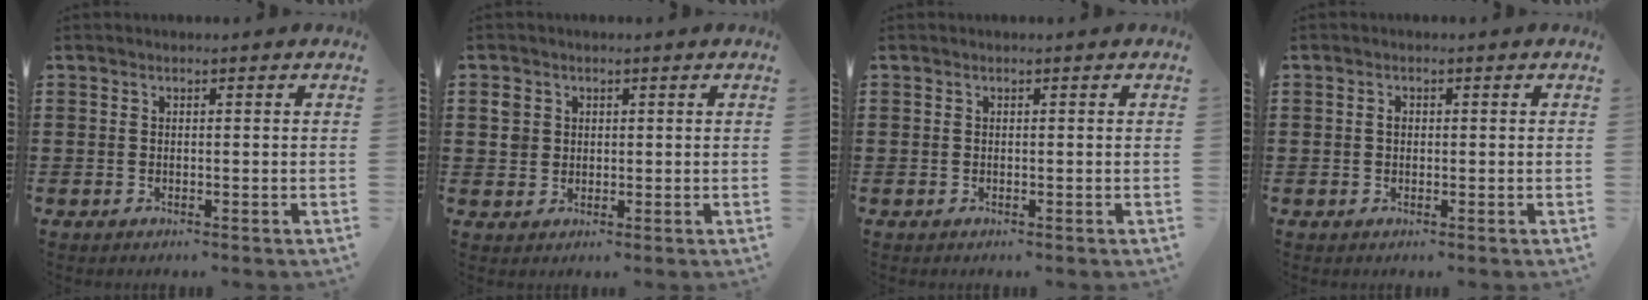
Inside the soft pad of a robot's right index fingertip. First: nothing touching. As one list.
[{"total": 2.6, "force": [0.8, 2.4, 0.6], "torque": [-0.023, 0.011, 0.015]}, {"total": 0.0}, {"total": 1.1, "force": [0.1, 0.7, 0.8], "torque": [-0.017, 0.003, 0.001]}]